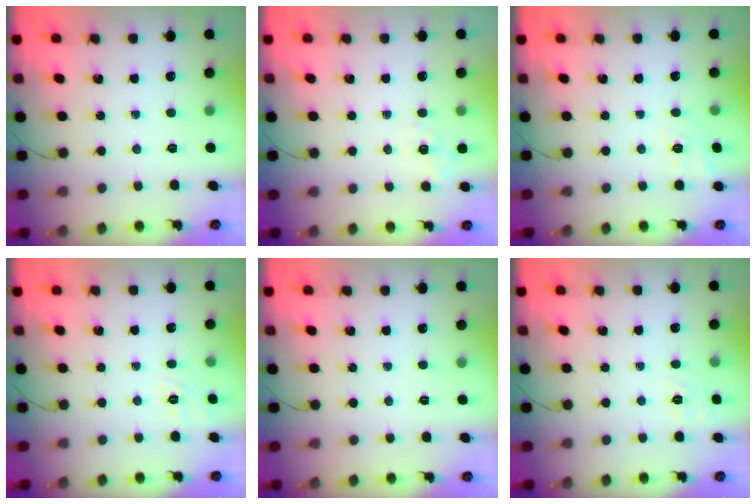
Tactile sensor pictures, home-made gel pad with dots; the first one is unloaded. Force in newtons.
{"total": 1.6, "press": 0.1, "slide": 1.6}
{"total": 7.4, "press": 7.1, "slide": 2.2}
{"total": 7.4, "press": 7.1, "slide": 2.0}
{"total": 0.0}
{"total": 1.8, "press": 0.4, "slide": 1.7}